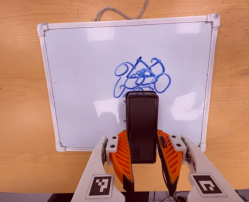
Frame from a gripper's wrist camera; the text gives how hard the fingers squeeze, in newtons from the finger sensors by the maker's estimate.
{"total": 5.9, "left": 4.3, "right": 7.6}